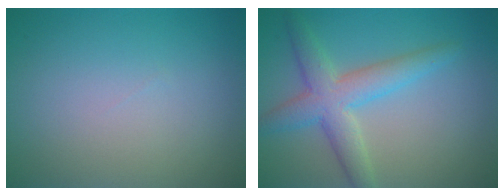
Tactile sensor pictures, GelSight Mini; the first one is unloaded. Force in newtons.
{"total": 4.7, "press": 4.7, "slide": 0.1}